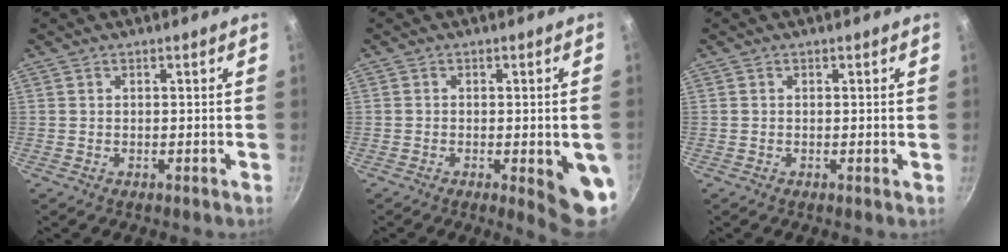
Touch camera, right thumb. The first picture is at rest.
{"total": 8.0, "force": [-1.8, 2.2, 7.5], "torque": [-0.073, -0.003, -0.018]}
{"total": 0.0}